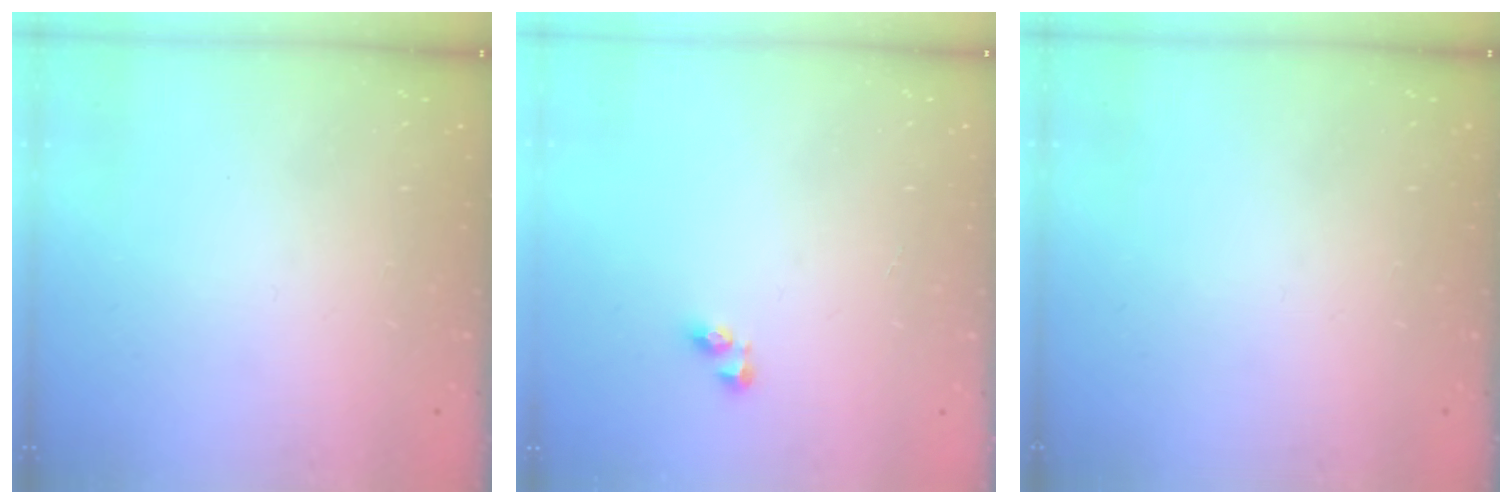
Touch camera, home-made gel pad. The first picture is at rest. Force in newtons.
{"total": 3.8, "press": 3.7, "slide": 0.5}
{"total": 0.0}